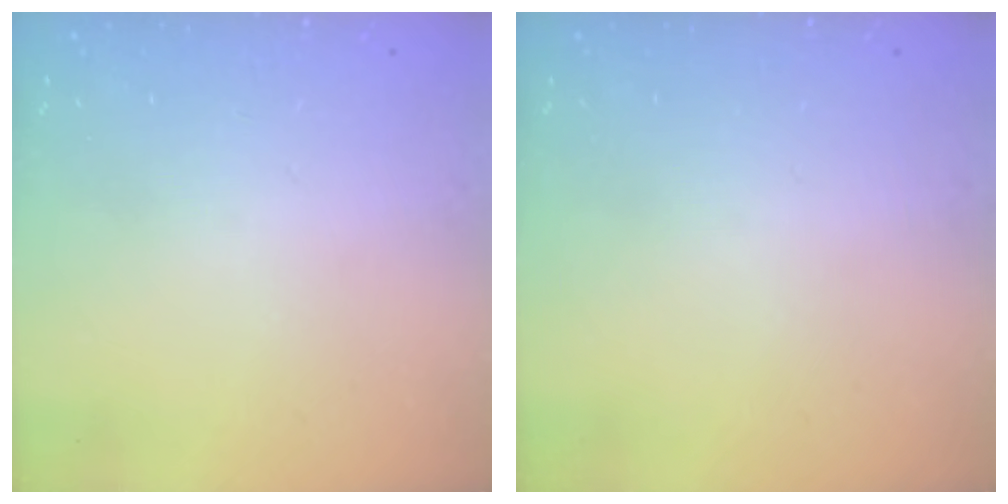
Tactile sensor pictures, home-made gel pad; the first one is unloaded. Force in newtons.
{"total": 0.0}